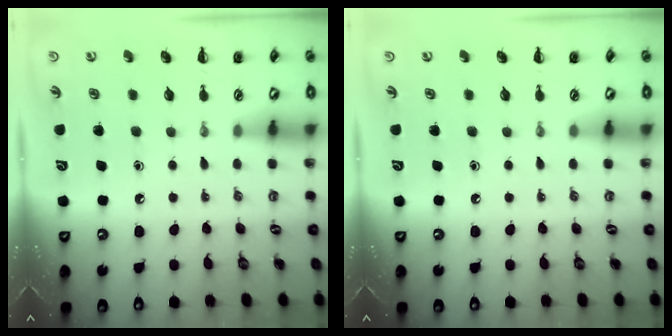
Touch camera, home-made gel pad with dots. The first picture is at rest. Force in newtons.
{"total": 0.0}